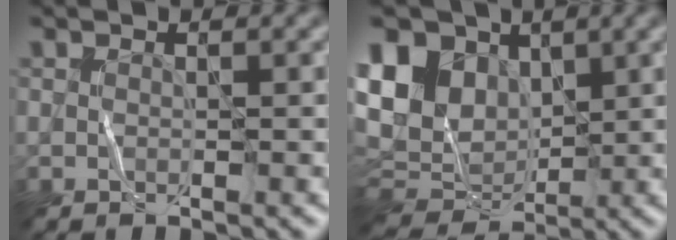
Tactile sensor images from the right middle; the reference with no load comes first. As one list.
[{"total": 10.9, "force": [3.2, 8.3, 6.2], "torque": [-0.154, 0.029, 0.060]}]